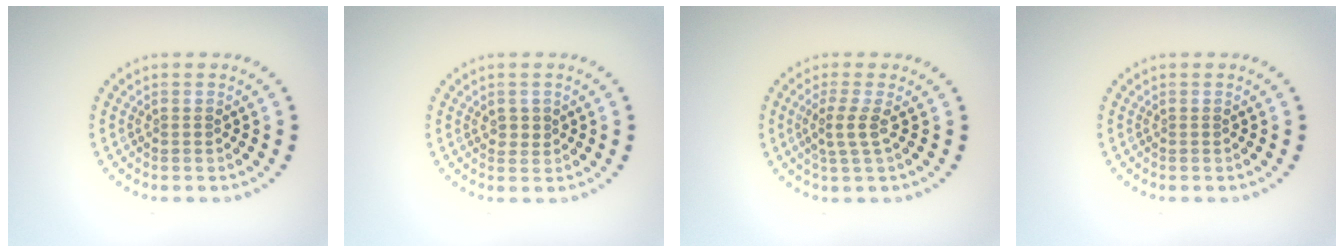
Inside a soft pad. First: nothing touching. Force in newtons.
{"total": 1.2, "press": 1.2, "slide": 0.3}
{"total": 2.2, "press": 1.7, "slide": 1.4}
{"total": 0.0}